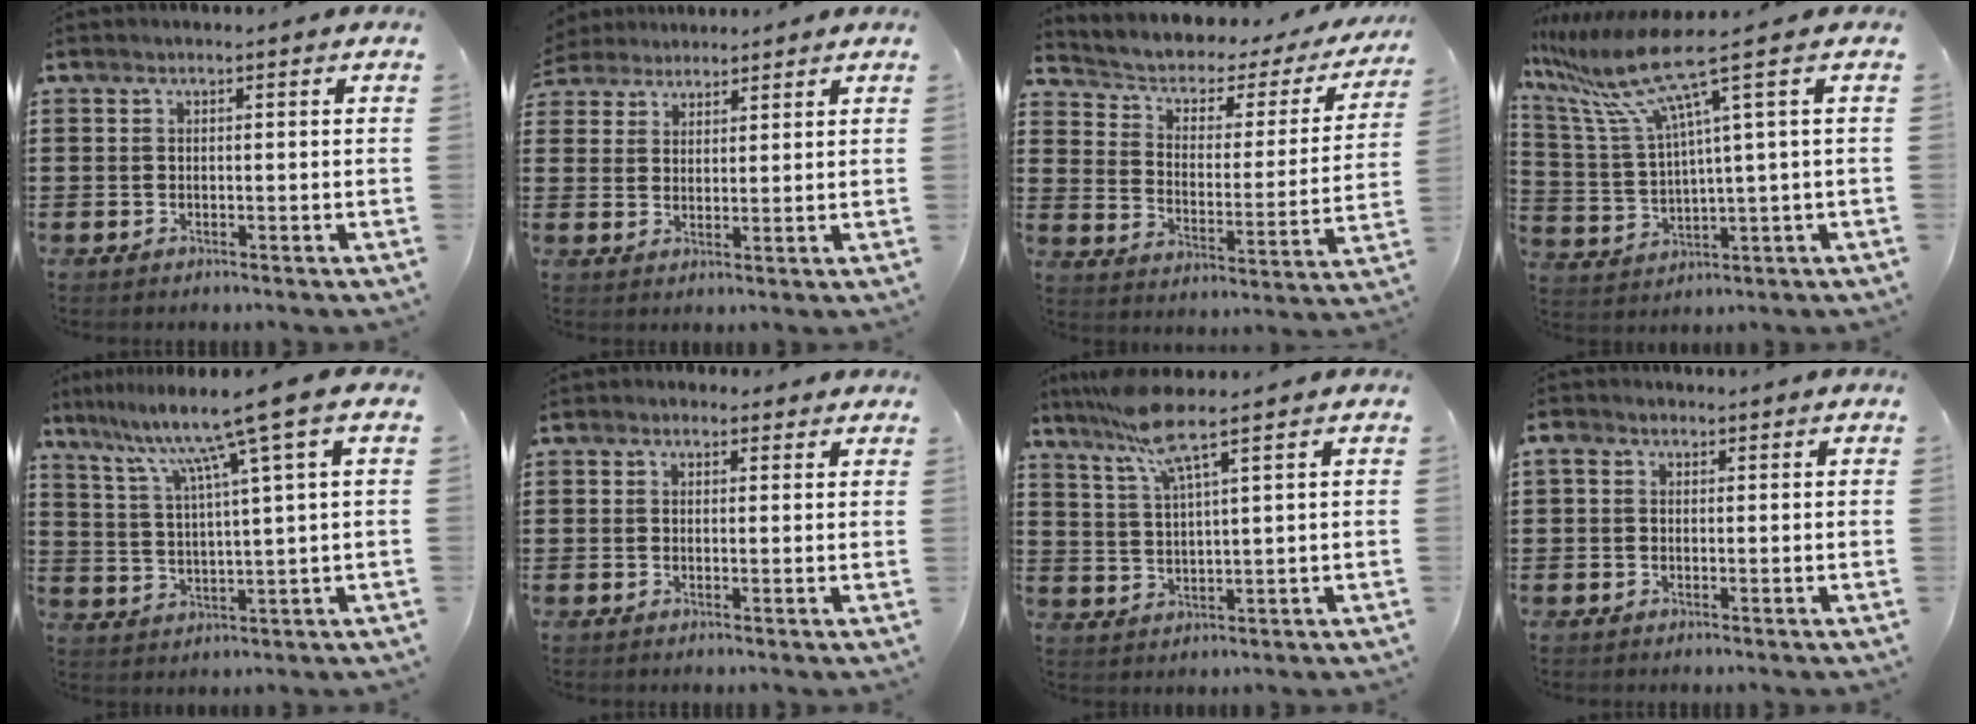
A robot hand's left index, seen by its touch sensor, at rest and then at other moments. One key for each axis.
{"total": 3.5, "fx": 3.2, "fy": 1.4, "fz": -0.1, "tx": -0.014, "ty": -0.002, "tz": 0.060}
{"total": 3.2, "fx": 1.7, "fy": 2.1, "fz": 1.7, "tx": -0.049, "ty": -0.018, "tz": 0.017}
{"total": 10.1, "fx": 5.4, "fy": 0.4, "fz": 8.5, "tx": -0.215, "ty": -0.036, "tz": 0.076}
{"total": 10.0, "fx": 6.2, "fy": -1.2, "fz": 7.7, "tx": -0.169, "ty": -0.027, "tz": 0.094}
{"total": 1.6, "fx": 1.1, "fy": 1.1, "fz": 0.4, "tx": -0.004, "ty": 0.005, "tz": 0.018}
{"total": 7.6, "fx": 5.3, "fy": 0.4, "fz": 5.5, "tx": -0.122, "ty": -0.010, "tz": 0.094}
{"total": 1.5, "fx": 0.2, "fy": 1.2, "fz": 0.8, "tx": -0.020, "ty": 0.008, "tz": 0.003}